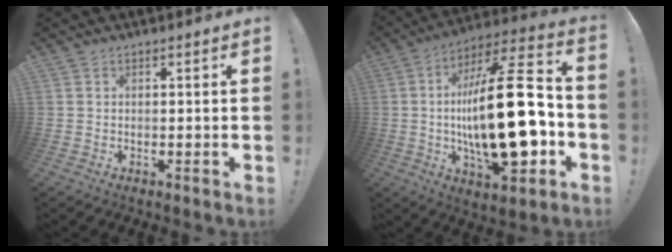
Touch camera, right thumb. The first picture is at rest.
{"total": 28.4, "force": [-2.9, 9.9, 26.4], "torque": [-0.455, 0.012, -0.054]}